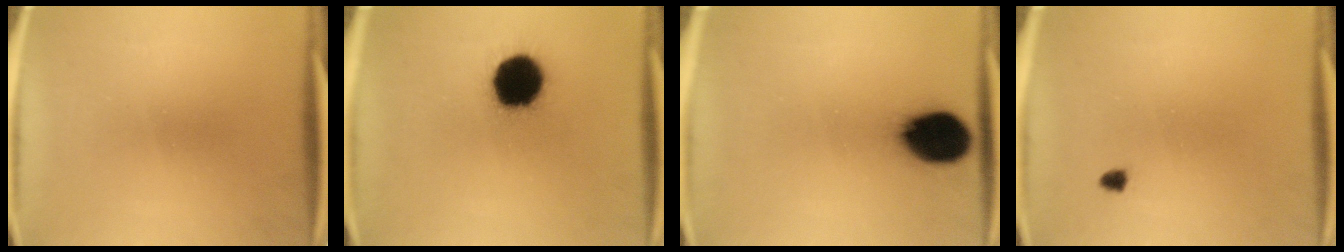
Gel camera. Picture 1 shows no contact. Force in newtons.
{"total": 17.3}
{"total": 15.2}
{"total": 1.0}